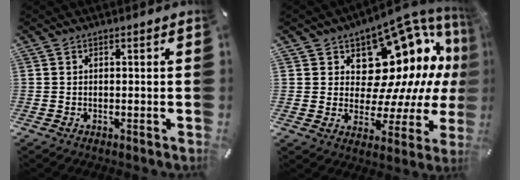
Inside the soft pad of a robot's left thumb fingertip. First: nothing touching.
{"total": 18.4, "force": [8.7, 11.5, 11.4], "torque": [-0.137, -0.086, 0.149]}